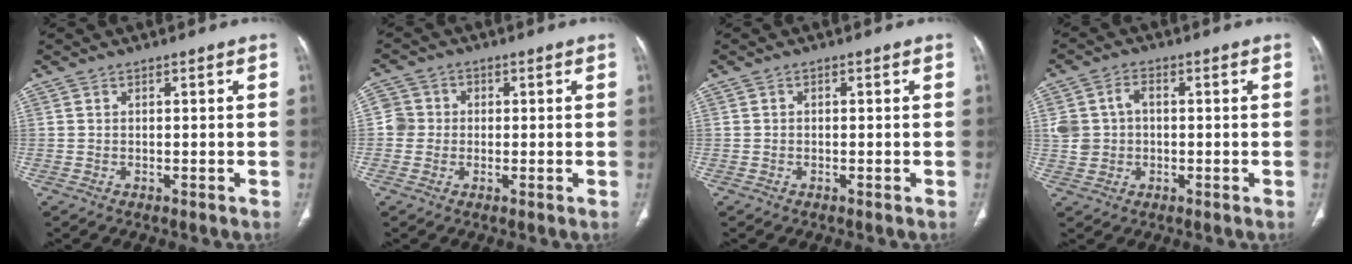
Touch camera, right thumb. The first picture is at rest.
{"total": 3.9, "force": [-0.1, 3.8, 0.6], "torque": [0.012, 0.009, -0.009]}
{"total": 0.0}
{"total": 6.3, "force": [0.5, 4.9, 4.0], "torque": [-0.073, 0.016, 0.013]}